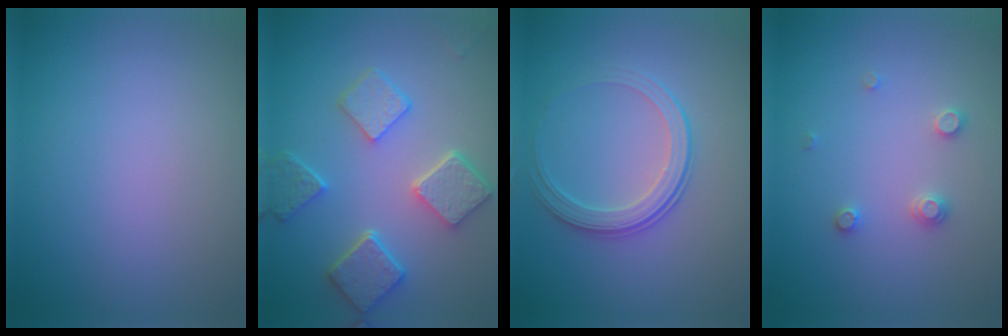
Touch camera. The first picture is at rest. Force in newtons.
{"total": 5.4, "press": 4.5, "slide": 2.9}
{"total": 2.8, "press": 2.2, "slide": 1.8}
{"total": 1.5, "press": 1.5, "slide": 0.2}